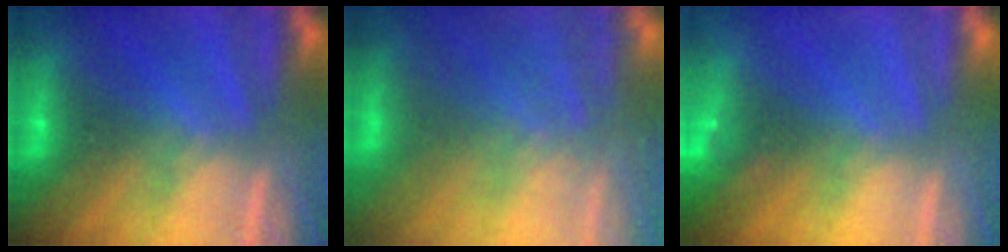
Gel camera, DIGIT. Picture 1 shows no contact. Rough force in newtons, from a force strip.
{"total": 7.5}
{"total": 3.6}